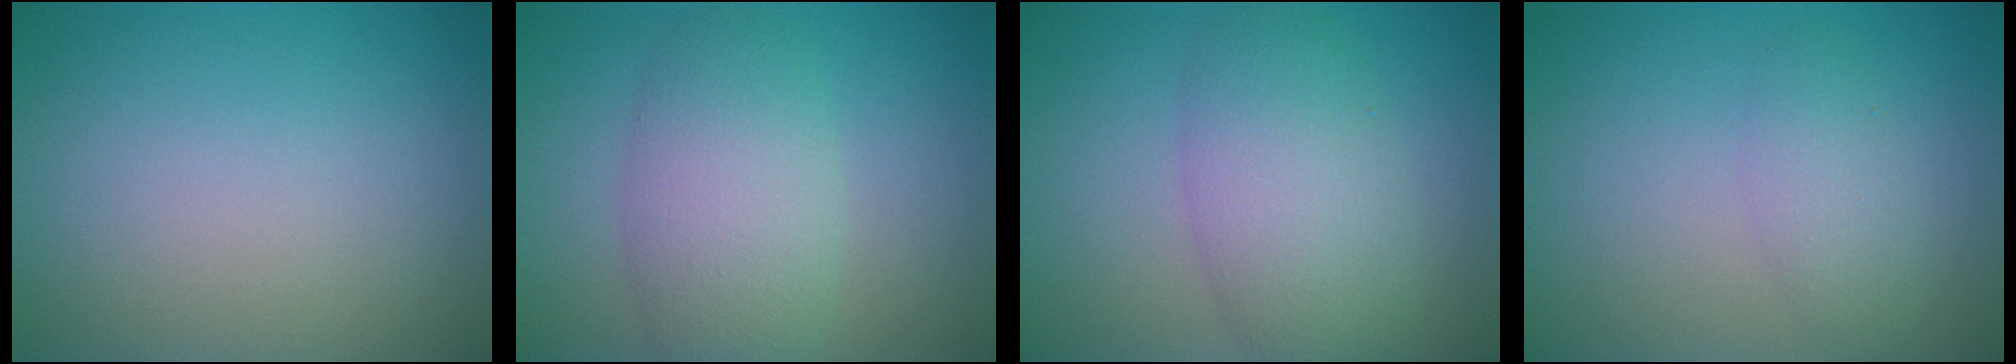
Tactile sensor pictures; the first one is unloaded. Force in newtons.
{"total": 5.5, "press": 5.5, "slide": 0.2}
{"total": 5.9, "press": 5.9, "slide": 0.1}
{"total": 2.0, "press": 2.0, "slide": 0.1}